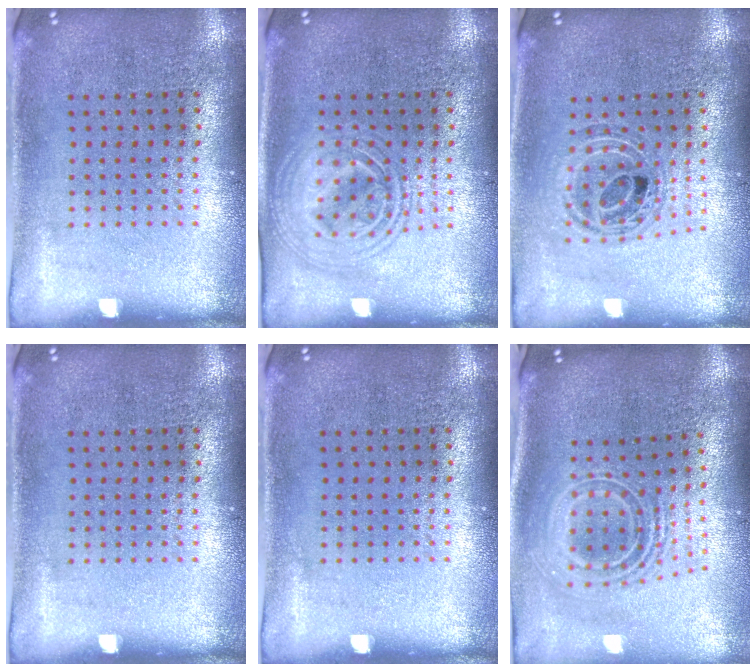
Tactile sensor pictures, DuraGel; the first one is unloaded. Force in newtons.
{"total": 2.9, "press": 2.9, "slide": 0.4}
{"total": 0.8, "press": 0.8, "slide": 0.1}
{"total": 0.0}
{"total": 0.0}
{"total": 2.5, "press": 1.8, "slide": 1.8}